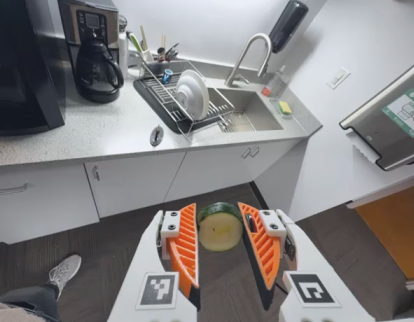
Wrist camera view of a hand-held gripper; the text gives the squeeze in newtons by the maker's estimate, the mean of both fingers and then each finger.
{"total": 9.7, "left": 9.9, "right": 9.5}